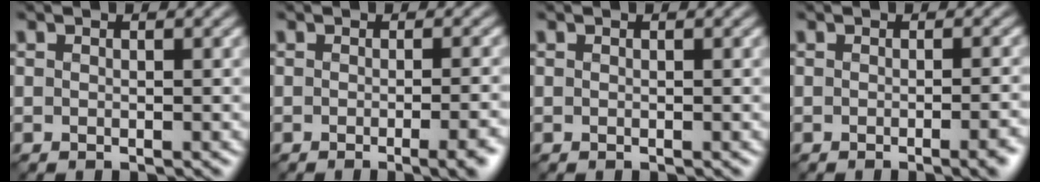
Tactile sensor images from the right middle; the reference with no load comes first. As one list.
[{"total": 4.8, "force": [-1.8, 1.7, 4.1], "torque": [-0.023, 0.007, -0.019]}, {"total": 0.0}, {"total": 3.8, "force": [-1.5, 1.3, 3.2], "torque": [-0.015, 0.007, -0.015]}]